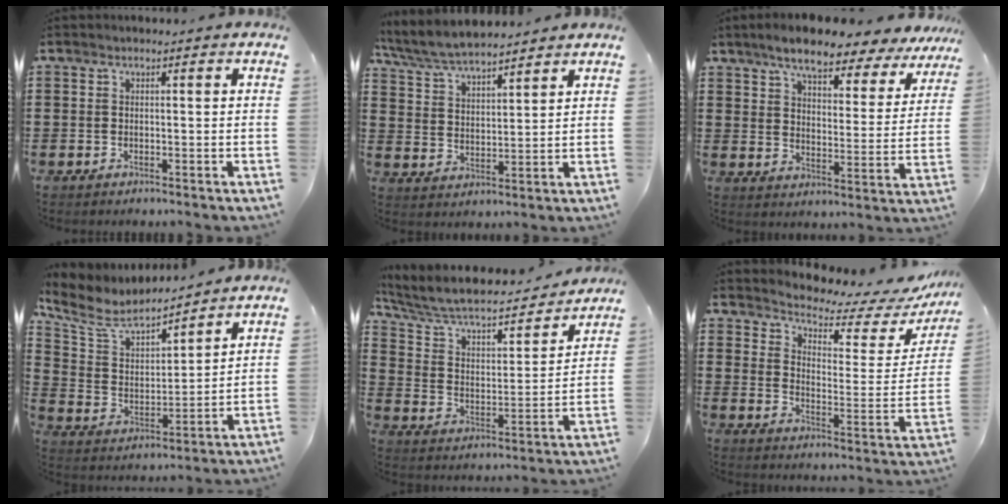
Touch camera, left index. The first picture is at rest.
{"total": 6.4, "force": [6.1, 0.7, 1.9], "torque": [-0.059, -0.022, 0.110]}
{"total": 7.3, "force": [6.4, 1.2, 3.3], "torque": [-0.086, -0.031, 0.108]}
{"total": 7.1, "force": [6.1, 2.1, 2.9], "torque": [-0.090, -0.034, 0.103]}
{"total": 6.7, "force": [6.0, 1.5, 2.6], "torque": [-0.079, -0.044, 0.097]}
{"total": 4.4, "force": [4.1, 0.7, 1.2], "torque": [-0.041, -0.037, 0.063]}